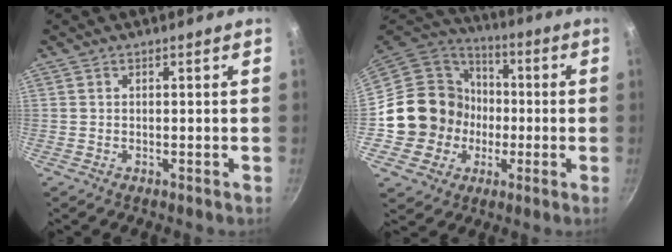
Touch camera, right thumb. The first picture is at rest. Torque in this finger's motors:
{"motor_torque": [0.16, 0.20, 0.22, -0.21, 0.18]}